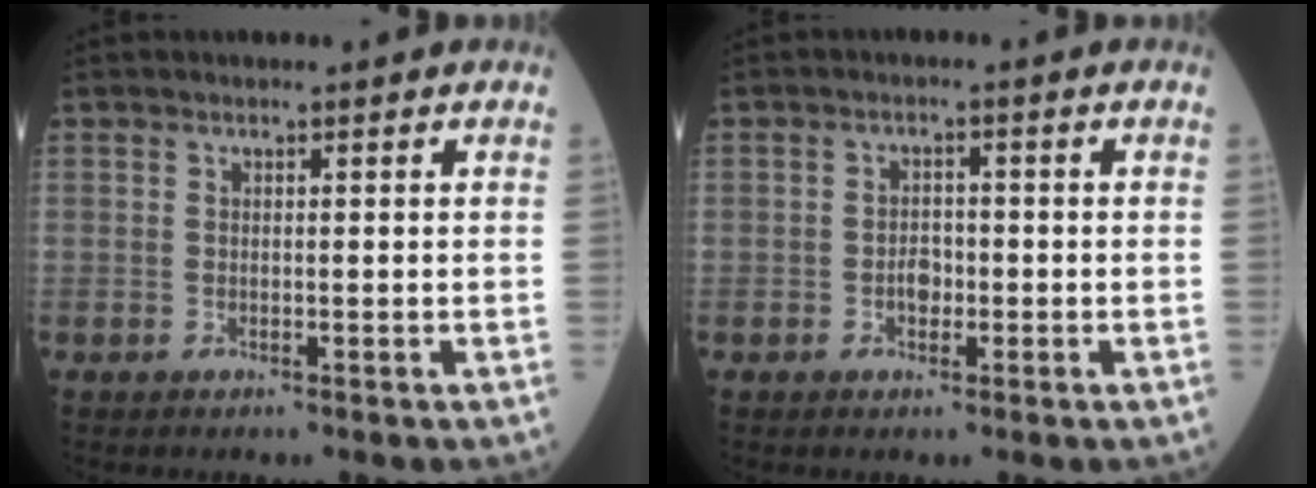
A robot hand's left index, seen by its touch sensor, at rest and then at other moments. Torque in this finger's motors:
{"motor_torque": [0.32, 0.12, -0.07, -0.01]}